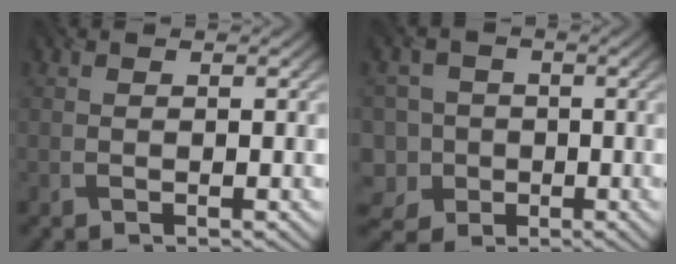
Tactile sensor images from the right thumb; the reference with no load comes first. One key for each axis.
{"total": 5.9, "fx": -1.7, "fy": 5.6, "fz": 0.3, "tx": -0.035, "ty": -0.002, "tz": -0.053}